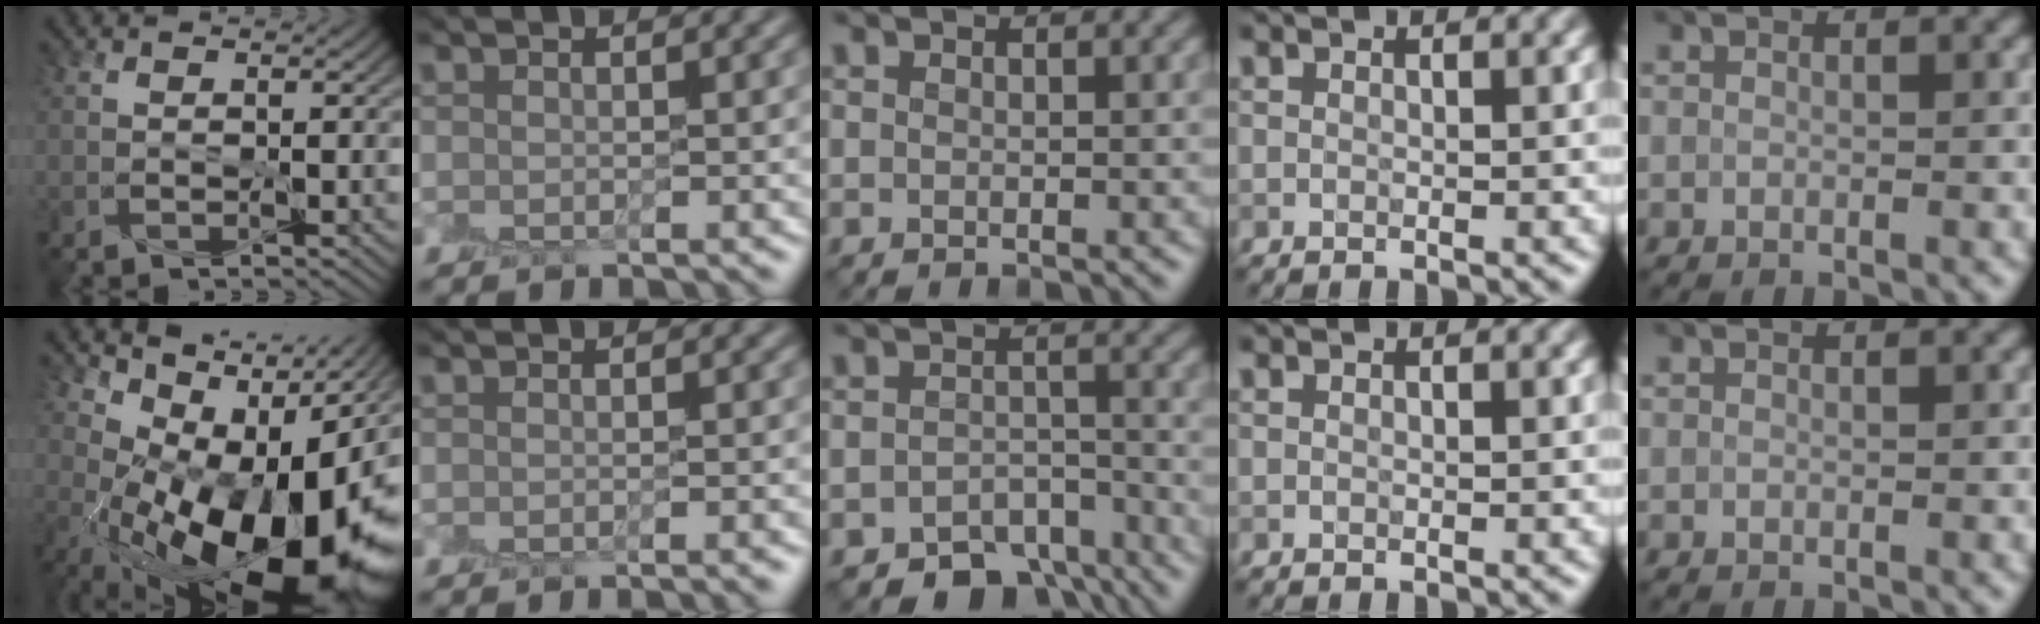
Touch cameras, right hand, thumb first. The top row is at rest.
{"thumb": {"total": 17.4, "force": [0.7, 8.6, 15.1], "torque": [-0.224, -0.020, 0.029]}, "index": {"total": 1.3, "force": [-0.9, 0.1, 0.8], "torque": [-0.007, -0.002, -0.008]}, "middle": {"total": 5.6, "force": [-4.5, 2.7, 2.0], "torque": [-0.017, -0.008, -0.069]}}